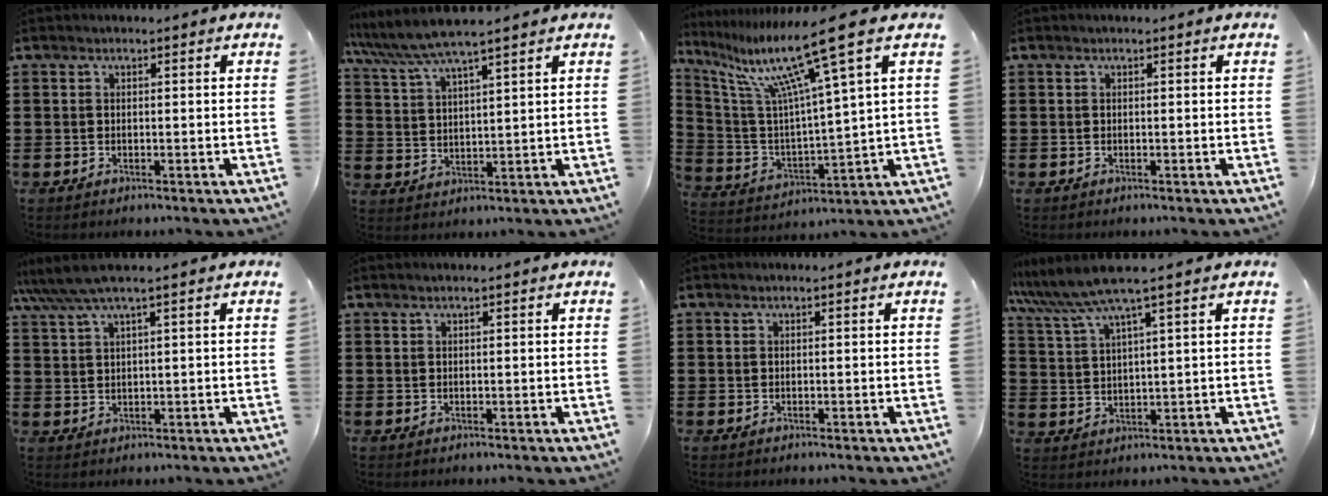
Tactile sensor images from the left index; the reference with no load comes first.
{"total": 5.7, "force": [4.8, 0.0, 3.0], "torque": [-0.074, -0.019, 0.083]}
{"total": 14.2, "force": [8.8, 0.9, 11.2], "torque": [-0.232, -0.037, 0.136]}
{"total": 0.0}
{"total": 3.6, "force": [2.3, -0.2, 2.8], "torque": [-0.067, -0.004, 0.036]}
{"total": 0.5, "force": [0.3, -0.1, 0.4], "torque": [-0.005, -0.002, 0.007]}
{"total": 0.0}
{"total": 6.3, "force": [4.6, -0.3, 4.2], "torque": [-0.097, -0.017, 0.079]}